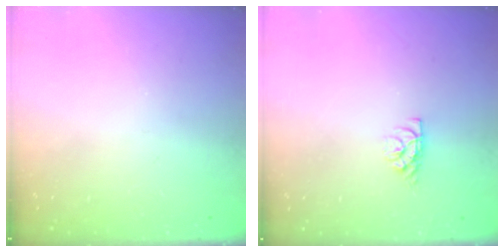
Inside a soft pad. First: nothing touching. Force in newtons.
{"total": 4.6, "press": 4.6, "slide": 0.5}